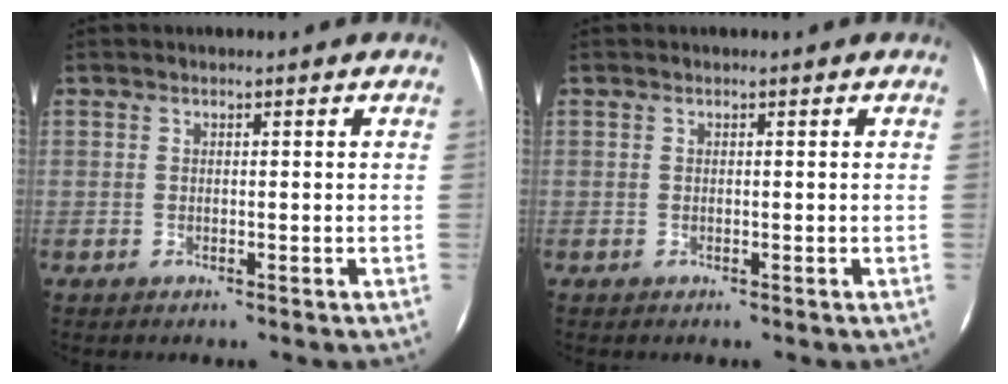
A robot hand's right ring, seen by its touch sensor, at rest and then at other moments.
{"total": 0.0}